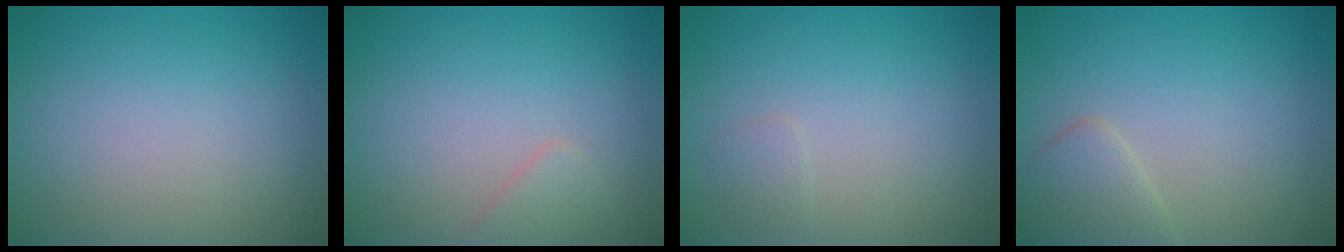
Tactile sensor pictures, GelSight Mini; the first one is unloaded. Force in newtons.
{"total": 1.2, "press": 1.2, "slide": 0.0}
{"total": 0.8, "press": 0.8, "slide": 0.0}
{"total": 2.5, "press": 2.5, "slide": 0.2}